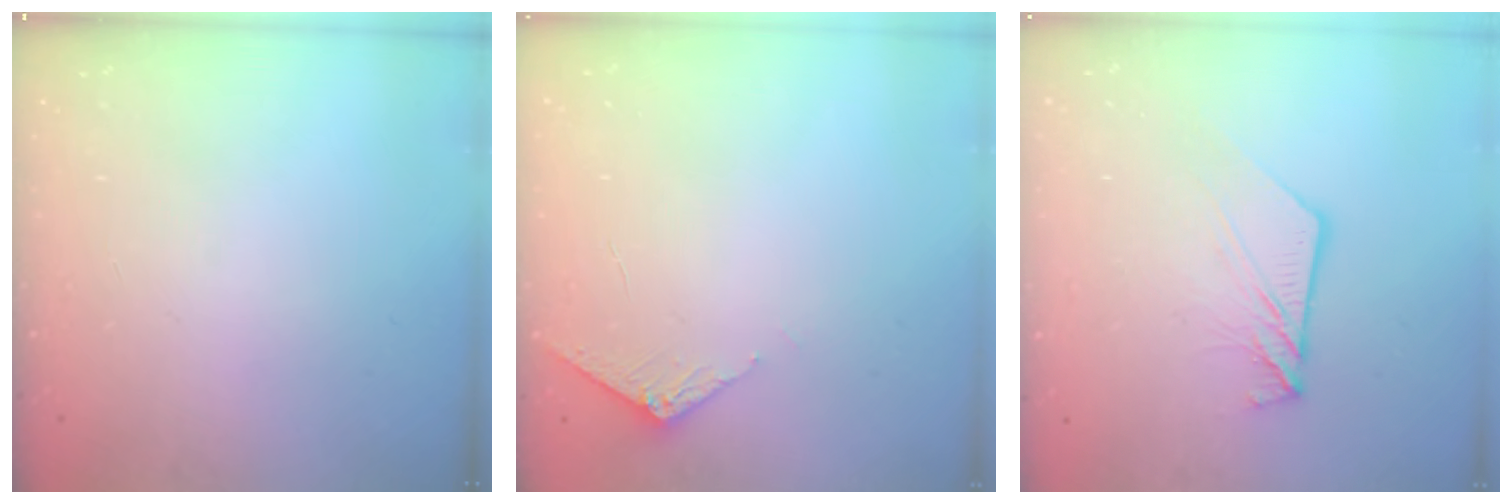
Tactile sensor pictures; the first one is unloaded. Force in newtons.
{"total": 2.9, "press": 2.9, "slide": 0.3}
{"total": 9.0, "press": 8.9, "slide": 0.8}